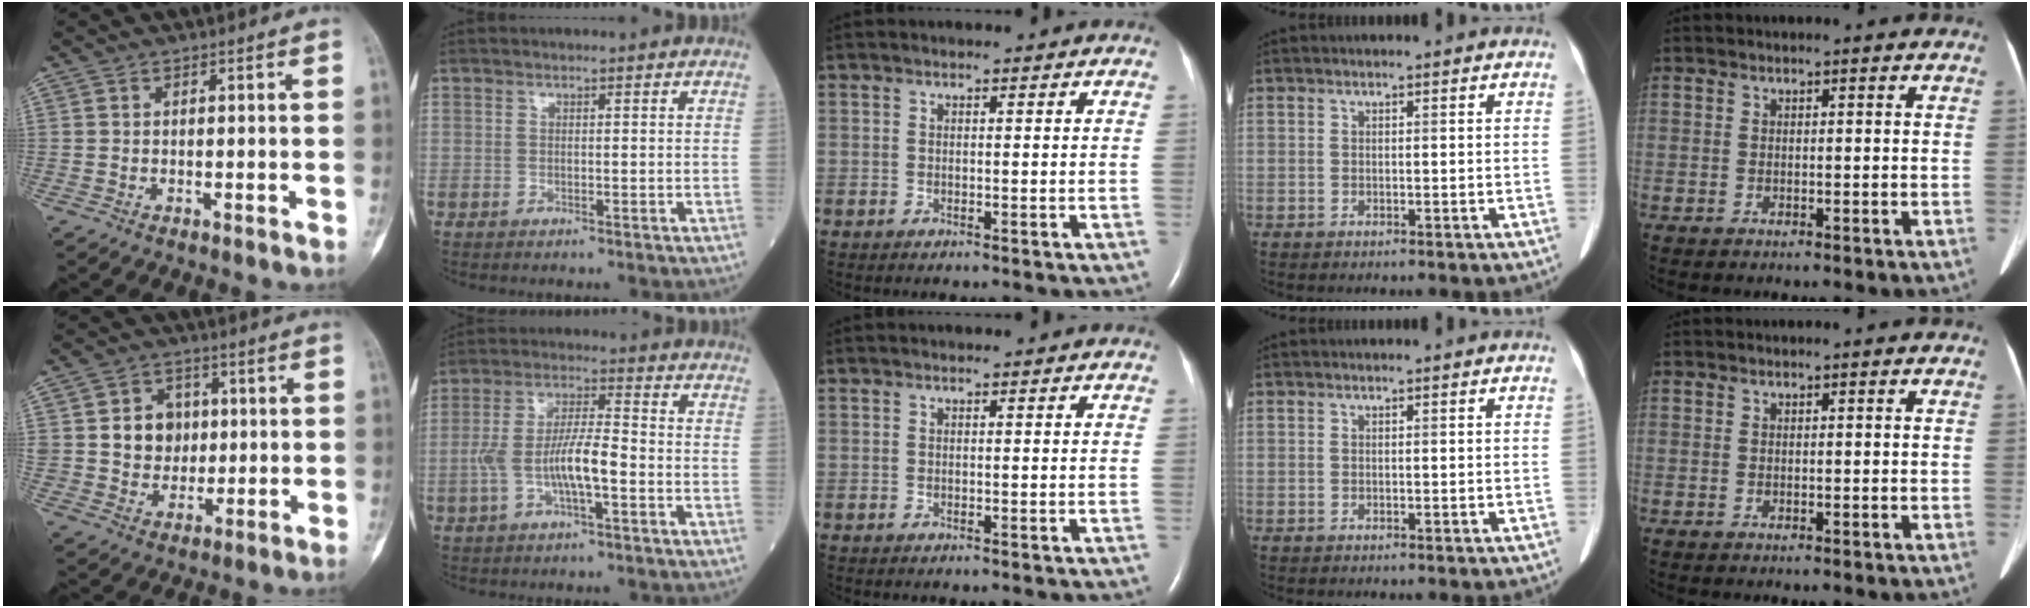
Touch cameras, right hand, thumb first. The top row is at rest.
{"thumb": {"total": 8.7, "force": [1.2, 7.5, 4.1], "torque": [-0.022, 0.000, 0.023]}, "index": {"total": 8.4, "force": [-2.2, 1.8, 7.9], "torque": [-0.161, 0.016, -0.044]}}